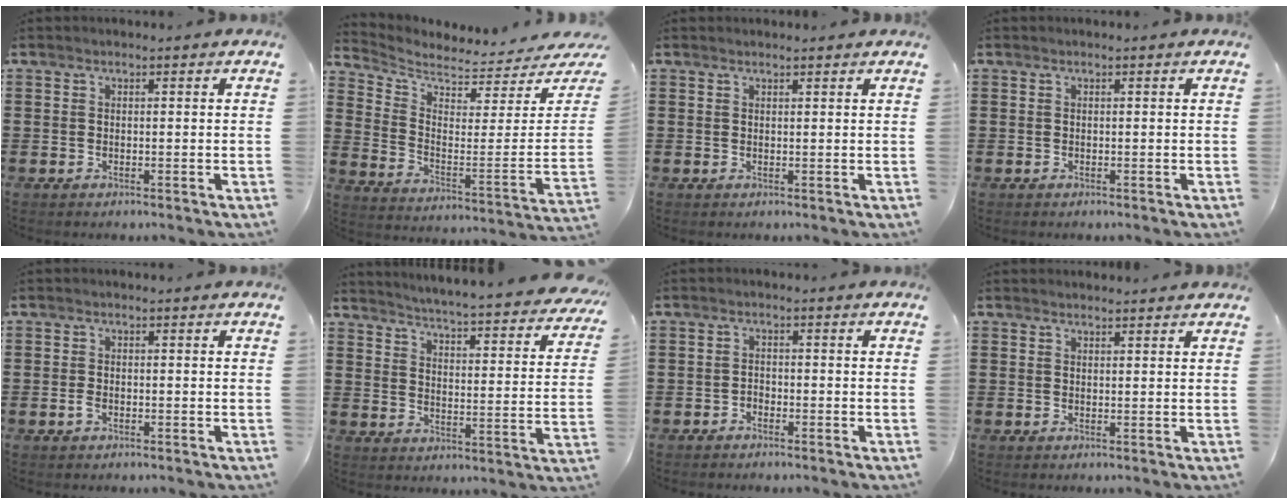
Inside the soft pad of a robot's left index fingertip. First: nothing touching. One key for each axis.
{"total": 3.8, "fx": 3.7, "fy": 0.4, "fz": 1.0, "tx": -0.047, "ty": -0.049, "tz": 0.059}
{"total": 0.8, "fx": 0.7, "fy": 0.0, "fz": 0.2, "tx": -0.006, "ty": -0.001, "tz": 0.015}
{"total": 0.0}
{"total": 1.3, "fx": -0.4, "fy": 0.6, "fz": 1.1, "tx": -0.030, "ty": -0.004, "tz": -0.010}
{"total": 3.8, "fx": 3.5, "fy": -0.8, "fz": 1.2, "tx": -0.044, "ty": -0.037, "tz": 0.050}
{"total": 1.3, "fx": -1.2, "fy": 0.5, "fz": 0.2, "tx": -0.009, "ty": 0.001, "tz": -0.026}
{"total": 1.4, "fx": 1.4, "fy": 0.1, "fz": 0.2, "tx": -0.007, "ty": 0.000, "tz": 0.028}